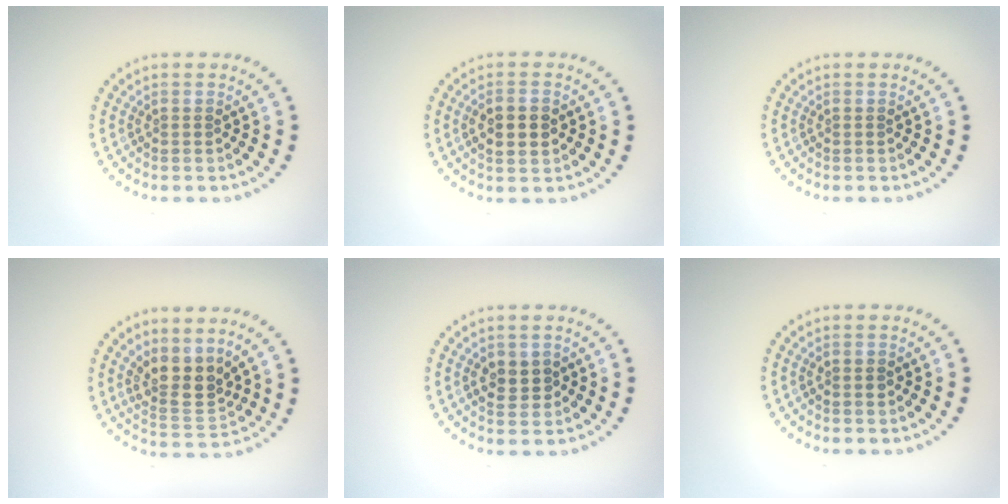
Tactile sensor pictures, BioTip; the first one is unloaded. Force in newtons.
{"total": 2.8, "press": 2.8, "slide": 0.3}
{"total": 0.0}
{"total": 3.7, "press": 3.1, "slide": 1.9}
{"total": 2.4, "press": 2.3, "slide": 0.4}
{"total": 1.0, "press": 1.0, "slide": 0.1}